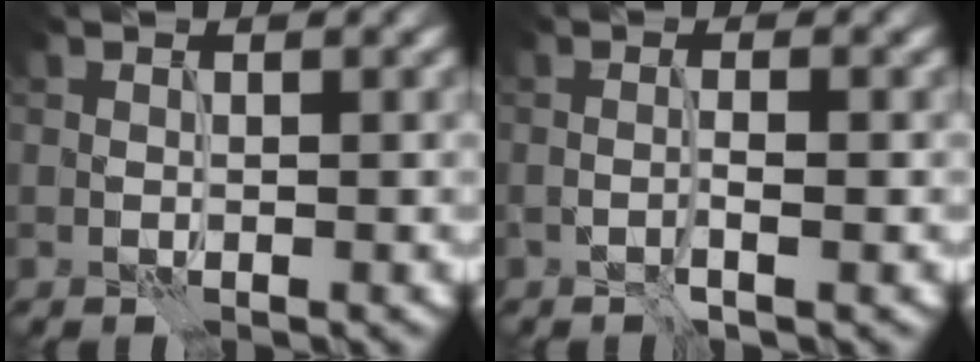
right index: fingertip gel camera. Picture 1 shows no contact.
{"total": 1.4, "force": [-0.5, 0.2, 1.3], "torque": [-0.021, 0.000, -0.012]}